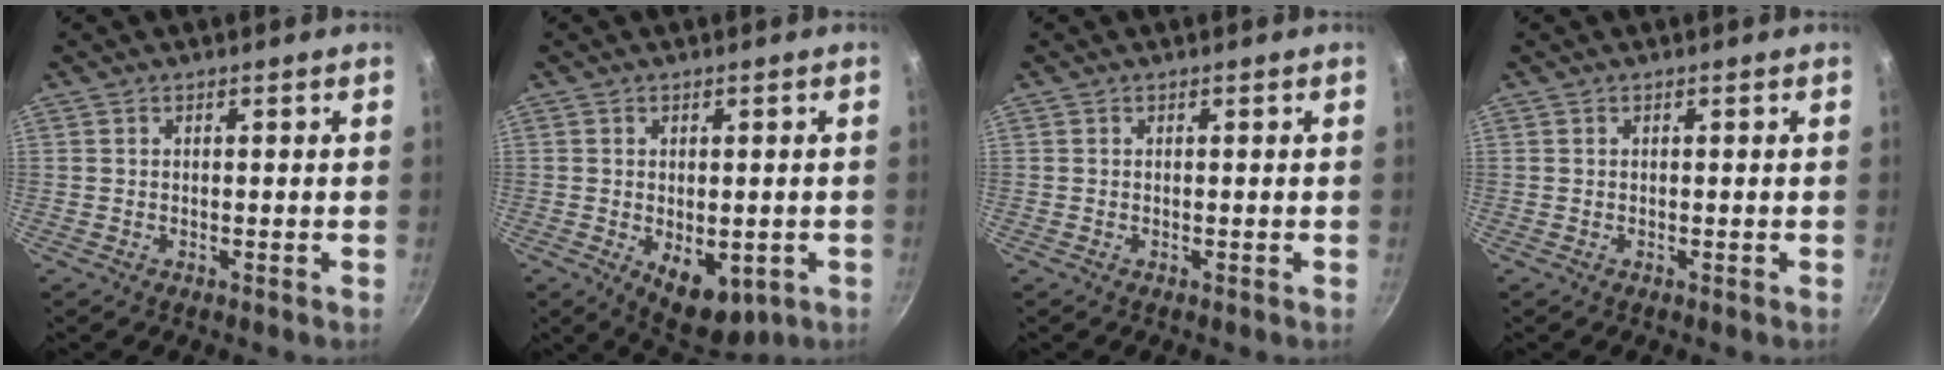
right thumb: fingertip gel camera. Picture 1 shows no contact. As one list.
[{"total": 8.6, "force": [-2.1, 5.1, 6.7], "torque": [-0.072, -0.008, -0.014]}, {"total": 0.0}, {"total": 0.0}]